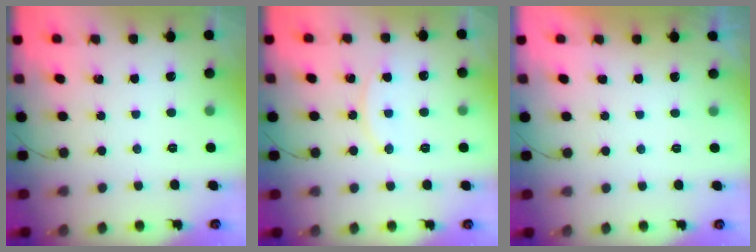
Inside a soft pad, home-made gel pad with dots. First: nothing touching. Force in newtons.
{"total": 9.6, "press": 9.6, "slide": 0.5}
{"total": 1.1, "press": 1.0, "slide": 0.5}